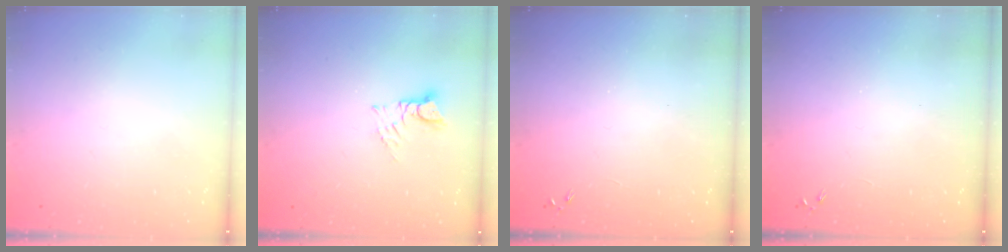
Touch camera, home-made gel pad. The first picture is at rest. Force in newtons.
{"total": 4.0, "press": 4.0, "slide": 0.1}
{"total": 0.0}
{"total": 0.0}